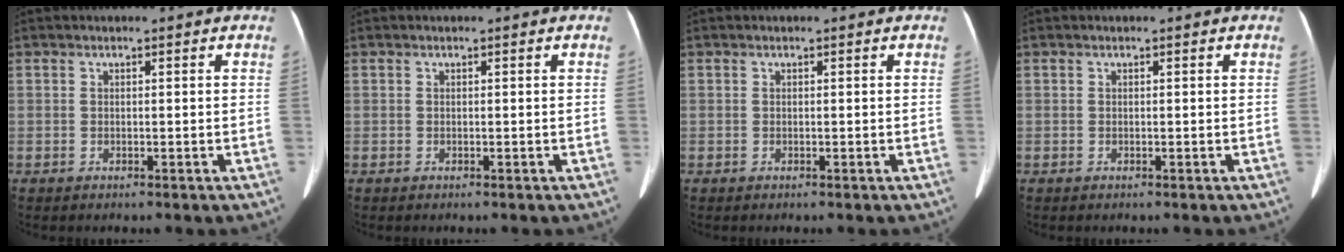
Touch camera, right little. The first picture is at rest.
{"total": 0.0}
{"total": 0.0}
{"total": 0.0}